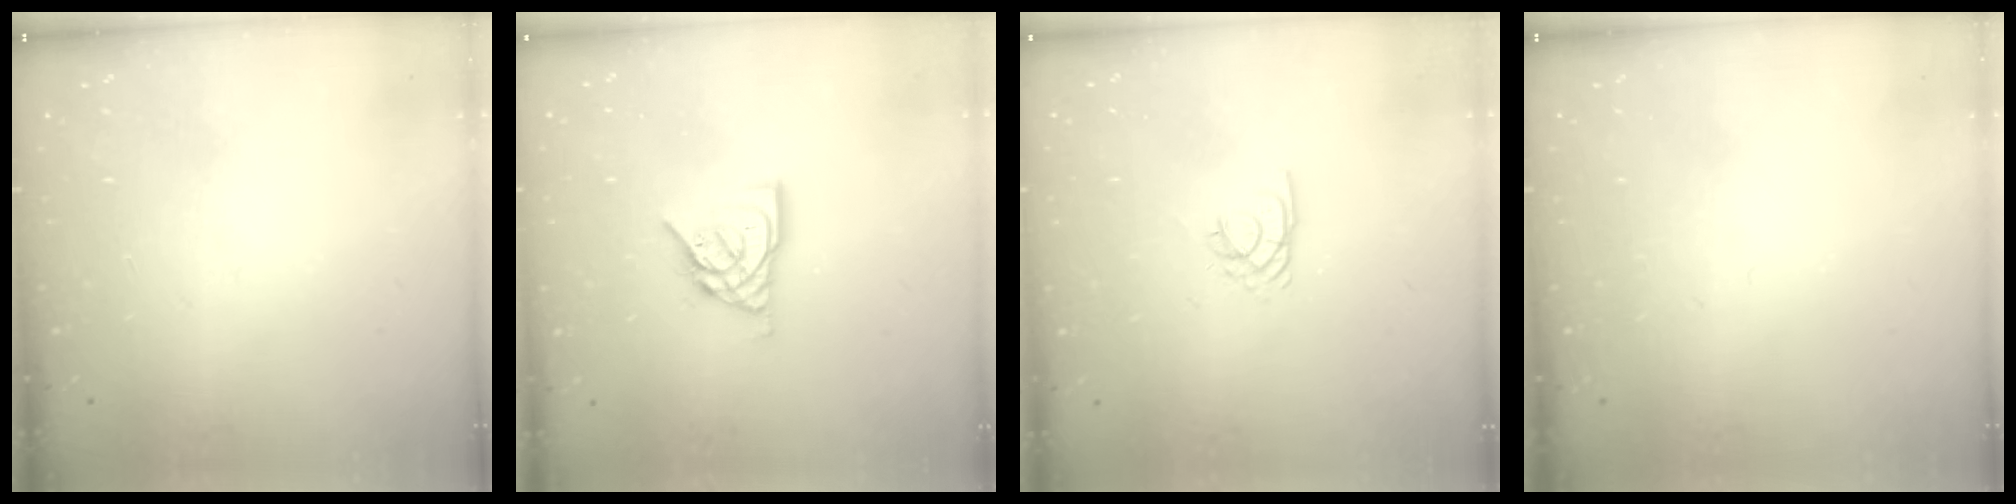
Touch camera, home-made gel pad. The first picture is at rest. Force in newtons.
{"total": 9.2, "press": 9.2, "slide": 0.4}
{"total": 2.2, "press": 2.2, "slide": 0.3}
{"total": 0.0}